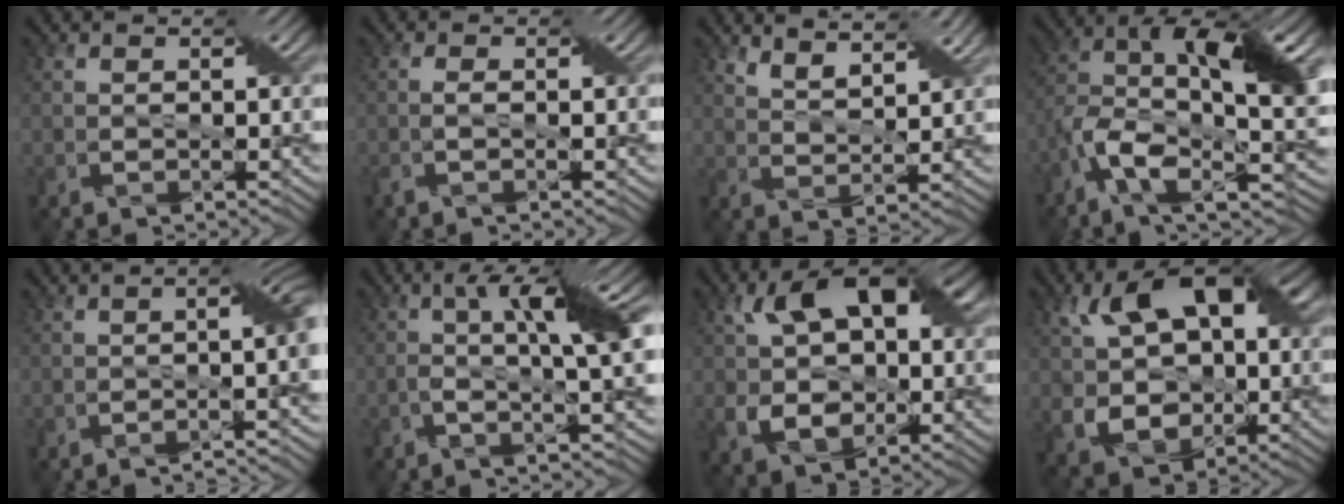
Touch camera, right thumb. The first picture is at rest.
{"total": 1.2, "force": [-0.6, 0.1, 1.1], "torque": [-0.028, 0.007, -0.015]}
{"total": 5.6, "force": [4.4, 1.5, 3.1], "torque": [-0.061, -0.008, 0.087]}
{"total": 14.2, "force": [-2.2, 6.1, 12.7], "torque": [-0.244, 0.004, -0.044]}
{"total": 8.2, "force": [-2.4, 2.0, 7.5], "torque": [-0.077, 0.005, -0.043]}
{"total": 8.6, "force": [0.1, 1.3, 8.5], "torque": [-0.137, 0.016, -0.004]}
{"total": 11.9, "force": [2.3, 7.5, 8.9], "torque": [-0.160, 0.005, 0.033]}
{"total": 13.4, "force": [2.6, 8.7, 9.8], "torque": [-0.186, 0.007, 0.047]}